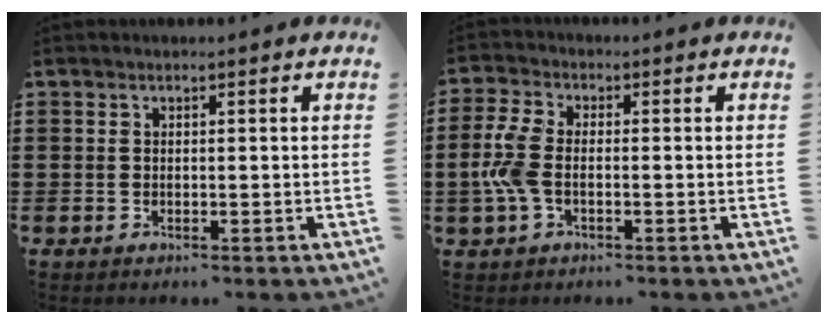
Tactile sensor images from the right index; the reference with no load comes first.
{"total": 6.1, "force": [-1.0, 3.2, 5.1], "torque": [-0.133, -0.004, -0.026]}